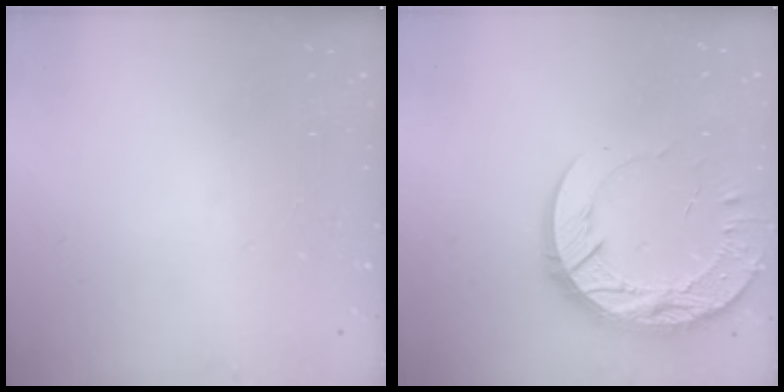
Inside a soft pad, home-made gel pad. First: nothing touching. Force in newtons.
{"total": 18.0, "press": 17.9, "slide": 1.6}